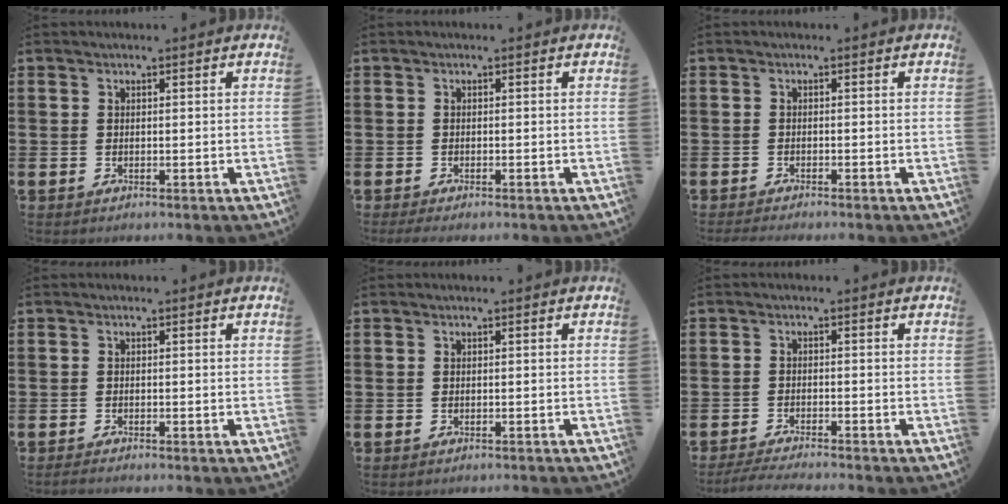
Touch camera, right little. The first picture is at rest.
{"total": 0.7, "force": [-0.5, 0.1, 0.5], "torque": [-0.008, -0.002, -0.010]}
{"total": 0.0}
{"total": 0.0}
{"total": 0.0}
{"total": 2.2, "force": [-2.0, -0.1, 0.8], "torque": [-0.011, 0.003, -0.039]}